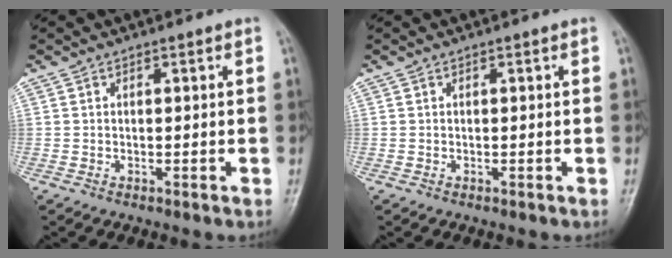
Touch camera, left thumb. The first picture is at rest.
{"total": 0.0}